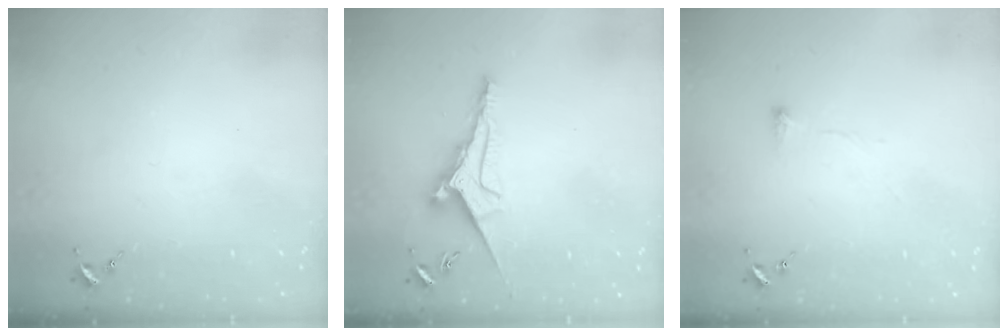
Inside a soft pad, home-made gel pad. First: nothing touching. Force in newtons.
{"total": 9.5, "press": 9.4, "slide": 0.9}
{"total": 6.5, "press": 6.4, "slide": 0.9}